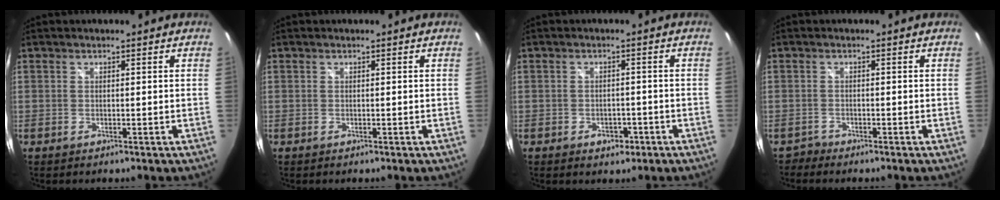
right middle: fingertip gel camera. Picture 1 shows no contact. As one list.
[{"total": 0.0}, {"total": 3.4, "force": [-1.7, 2.4, 1.7], "torque": [-0.032, 0.000, -0.016]}, {"total": 1.1, "force": [-1.0, 0.3, -0.4], "torque": [0.008, 0.000, -0.022]}]